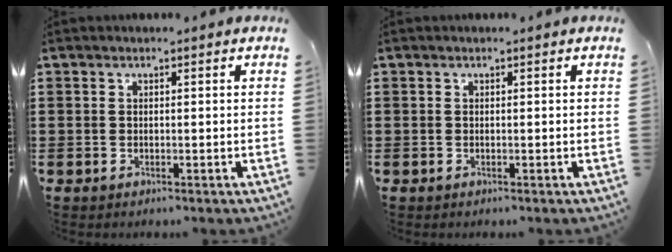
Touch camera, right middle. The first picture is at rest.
{"total": 0.0}